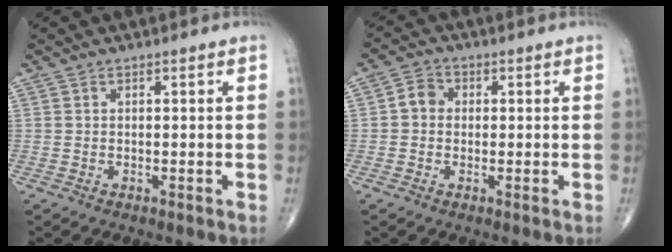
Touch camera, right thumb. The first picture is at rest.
{"total": 3.5, "force": [0.0, 3.1, 1.7], "torque": [-0.017, 0.010, -0.008]}